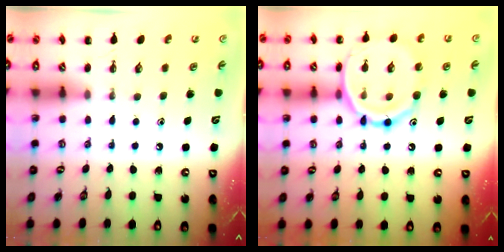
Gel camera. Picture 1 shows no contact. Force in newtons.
{"total": 16.9, "press": 16.8, "slide": 1.9}